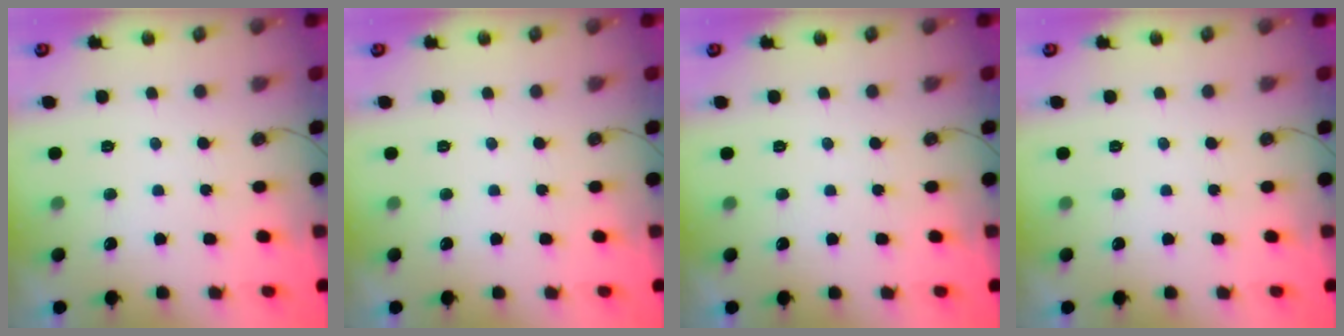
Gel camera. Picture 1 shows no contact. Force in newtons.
{"total": 0.0}
{"total": 0.0}
{"total": 0.0}